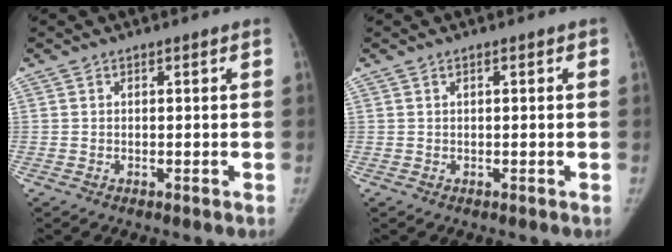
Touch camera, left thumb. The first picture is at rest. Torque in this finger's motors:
{"motor_torque": [-0.24, 0.00, -0.09, 0.72, -0.02]}